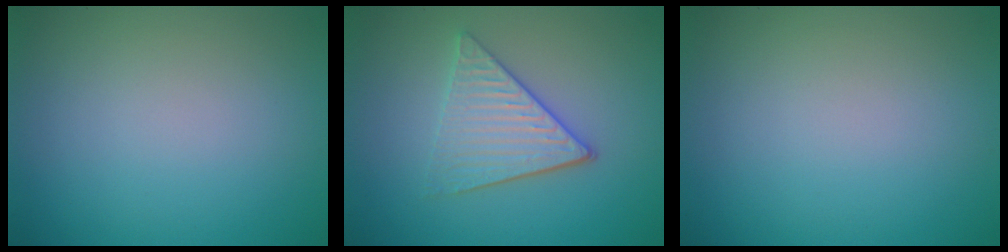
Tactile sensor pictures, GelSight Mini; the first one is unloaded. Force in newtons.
{"total": 3.8, "press": 3.3, "slide": 2.0}
{"total": 0.0}